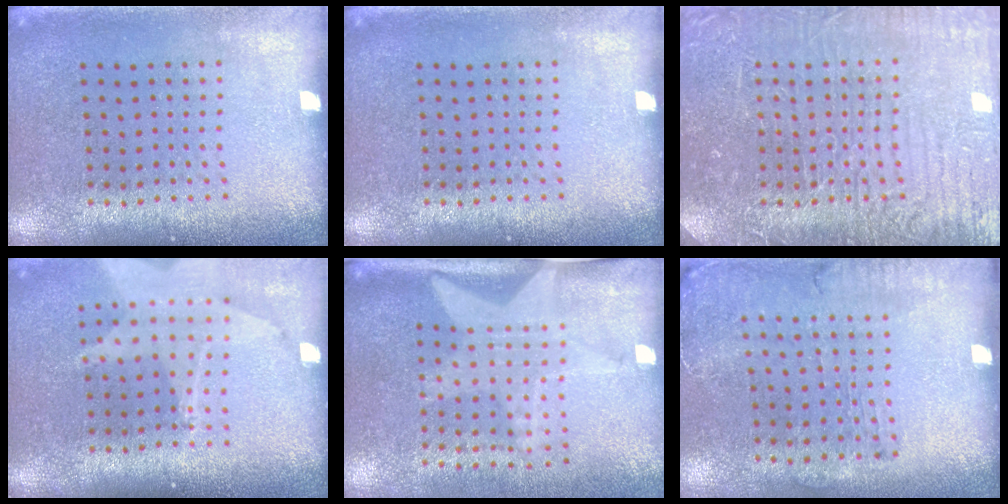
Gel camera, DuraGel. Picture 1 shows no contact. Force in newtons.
{"total": 0.0}
{"total": 4.8, "press": 4.8, "slide": 0.6}
{"total": 2.0, "press": 1.5, "slide": 1.2}
{"total": 2.1, "press": 1.5, "slide": 1.4}
{"total": 1.4, "press": 1.2, "slide": 0.7}